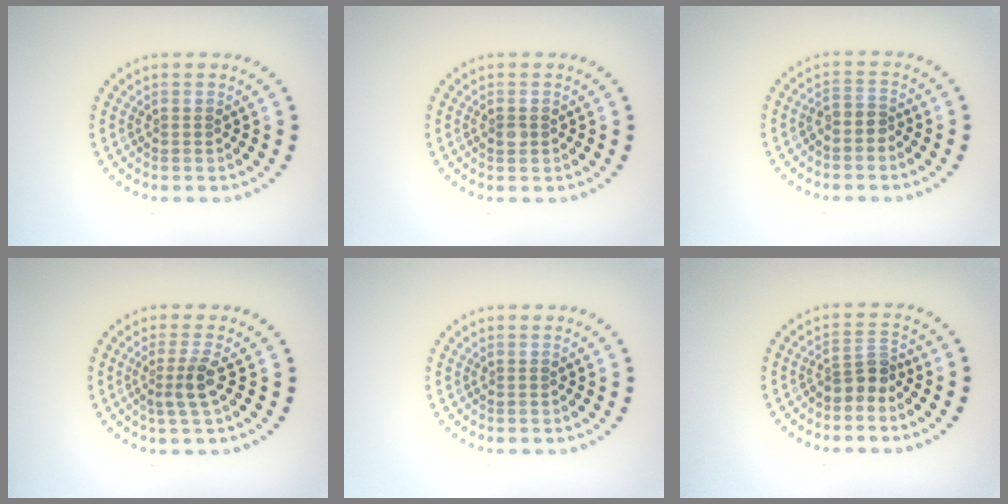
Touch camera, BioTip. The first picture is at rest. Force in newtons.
{"total": 1.0, "press": 1.0, "slide": 0.1}
{"total": 1.4, "press": 1.0, "slide": 0.9}
{"total": 2.4, "press": 1.8, "slide": 1.6}
{"total": 0.0}
{"total": 2.4, "press": 1.9, "slide": 1.6}